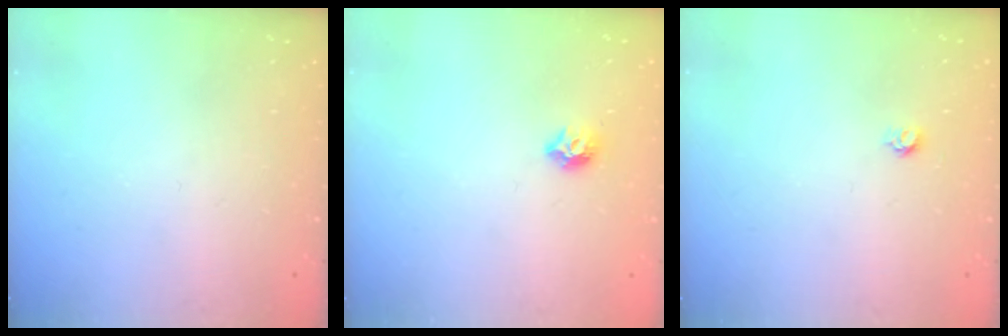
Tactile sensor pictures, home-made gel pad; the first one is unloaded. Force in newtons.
{"total": 5.8, "press": 5.7, "slide": 0.9}
{"total": 3.4, "press": 3.4, "slide": 0.2}